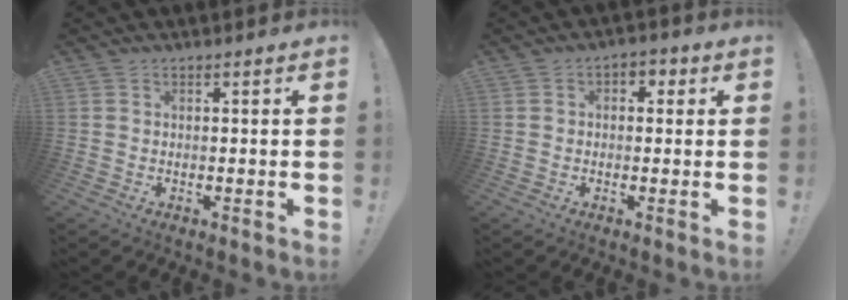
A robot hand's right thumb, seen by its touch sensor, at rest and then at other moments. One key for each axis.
{"total": 3.2, "fx": -0.1, "fy": 2.7, "fz": 1.8, "tx": -0.015, "ty": 0.005, "tz": -0.006}